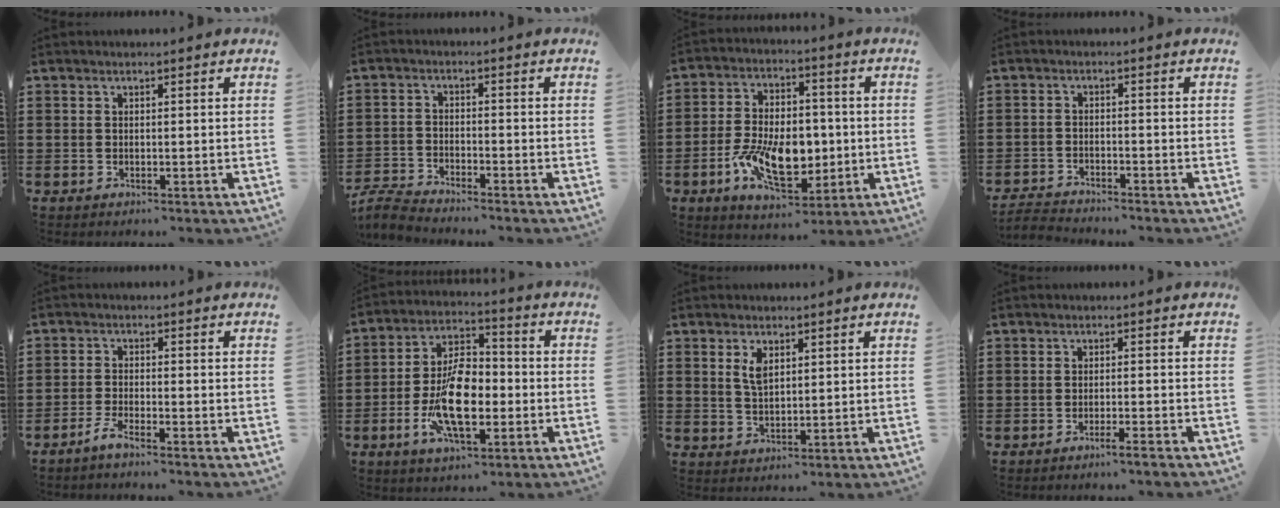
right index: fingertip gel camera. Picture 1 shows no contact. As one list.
[{"total": 3.9, "force": [-3.9, 0.1, 0.5], "torque": [-0.034, -0.006, -0.087]}, {"total": 11.5, "force": [-2.5, 6.9, 8.8], "torque": [-0.167, 0.004, -0.042]}, {"total": 2.8, "force": [-2.8, 0.0, 0.0], "torque": [-0.012, -0.004, -0.062]}, {"total": 2.3, "force": [-2.0, -0.1, 1.0], "torque": [-0.034, -0.003, -0.043]}, {"total": 11.9, "force": [-2.9, 5.8, 10.0], "torque": [-0.212, 0.000, -0.052]}, {"total": 3.1, "force": [1.5, 1.5, 2.3], "torque": [-0.051, 0.004, 0.027]}, {"total": 2.0, "force": [-1.6, -0.3, 1.1], "torque": [-0.017, -0.003, -0.030]}]